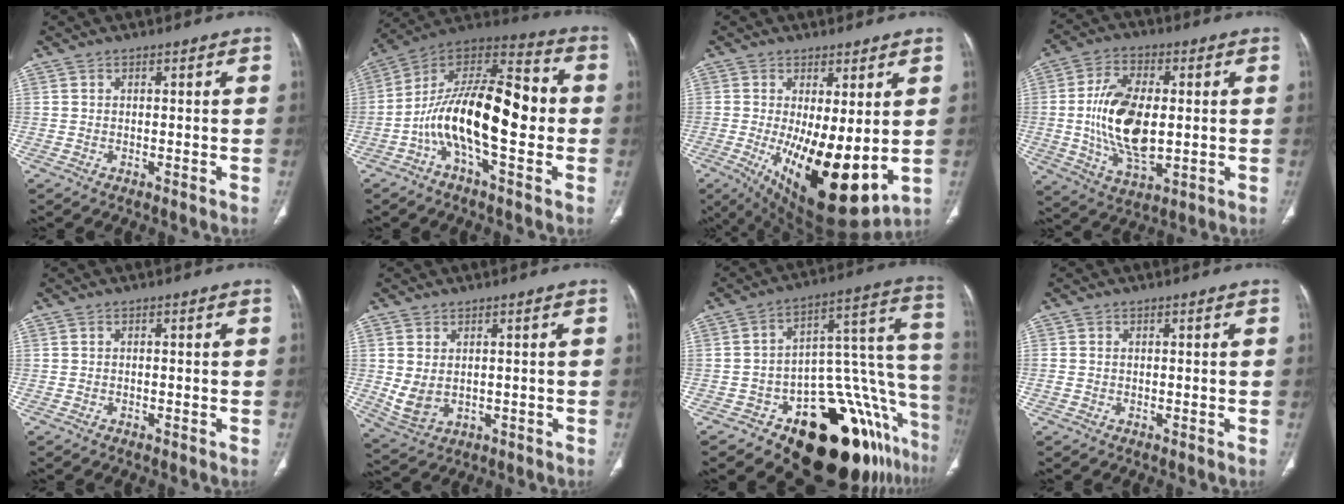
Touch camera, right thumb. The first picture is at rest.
{"total": 20.3, "force": [-3.0, 8.3, 18.3], "torque": [-0.295, 0.053, -0.058]}
{"total": 17.7, "force": [-1.9, 6.7, 16.2], "torque": [-0.264, -0.040, -0.006]}
{"total": 15.6, "force": [0.0, 8.3, 13.2], "torque": [-0.246, -0.007, 0.004]}
{"total": 0.0}
{"total": 5.5, "force": [0.3, 4.0, 3.9], "torque": [-0.076, -0.007, 0.025]}
{"total": 25.5, "force": [-12.9, 11.5, 18.7], "torque": [-0.114, 0.119, -0.173]}
{"total": 1.0, "force": [-0.1, 0.8, 0.5], "torque": [-0.013, 0.003, -0.001]}